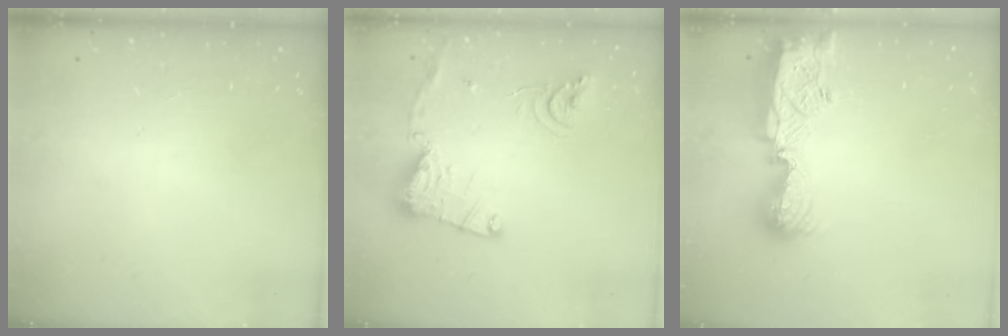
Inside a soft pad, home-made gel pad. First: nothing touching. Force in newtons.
{"total": 16.1, "press": 16.1, "slide": 1.6}
{"total": 18.0, "press": 17.1, "slide": 5.6}